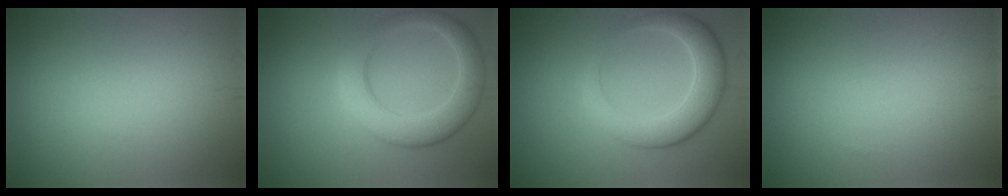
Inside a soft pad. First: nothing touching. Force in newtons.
{"total": 5.6, "press": 5.5, "slide": 0.3}
{"total": 5.6, "press": 5.6, "slide": 0.3}
{"total": 0.0}